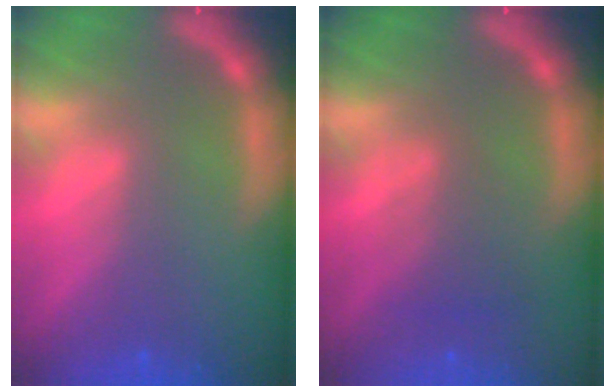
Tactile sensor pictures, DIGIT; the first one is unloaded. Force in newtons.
{"total": 2.5}